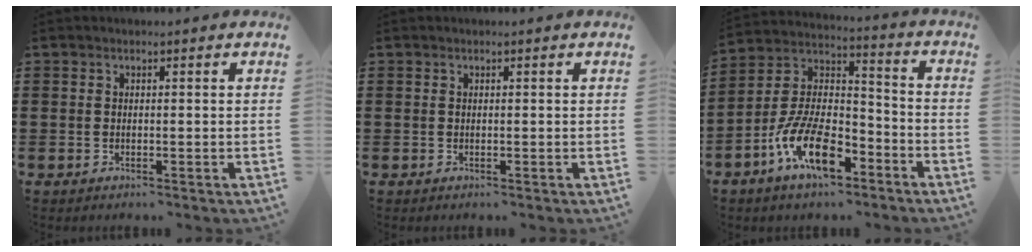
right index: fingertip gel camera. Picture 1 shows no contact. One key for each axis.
{"total": 0.0}
{"total": 12.5, "fx": -7.2, "fy": 5.1, "fz": 8.9, "tx": -0.196, "ty": 0.009, "tz": -0.137}